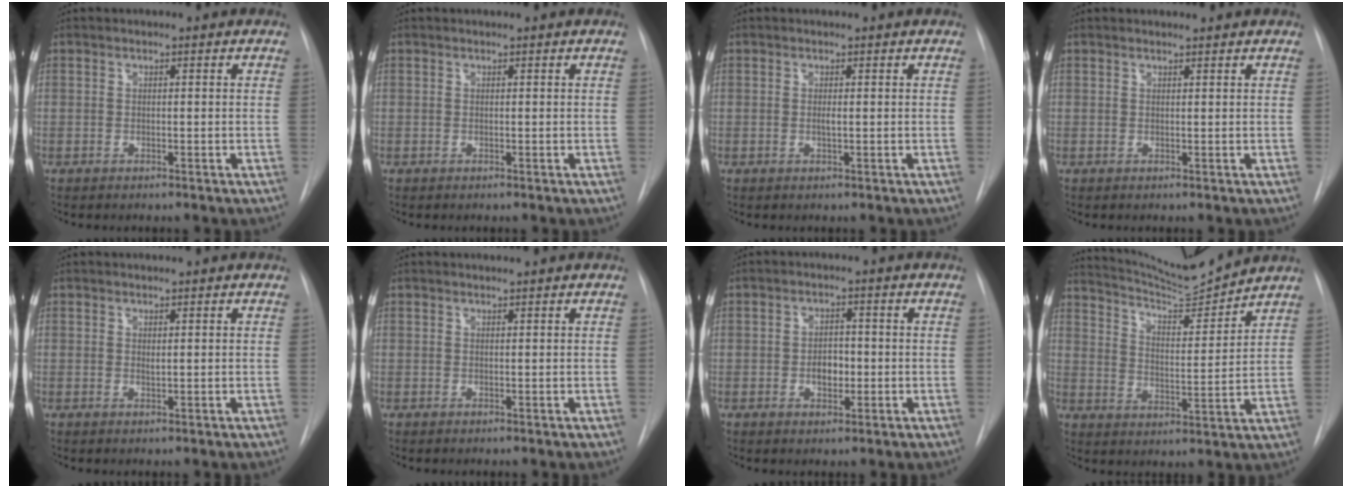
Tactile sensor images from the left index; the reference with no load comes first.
{"total": 0.0}
{"total": 0.9, "force": [-0.6, 0.0, 0.6], "torque": [-0.014, -0.002, -0.008]}
{"total": 0.0}
{"total": 0.6, "force": [-0.1, 0.1, 0.6], "torque": [-0.010, -0.005, 0.003]}
{"total": 0.0}
{"total": 3.2, "force": [-1.3, 1.9, 2.2], "torque": [-0.031, -0.002, -0.016]}
{"total": 11.1, "force": [10.8, -0.8, 2.4], "torque": [-0.046, -0.020, 0.181]}